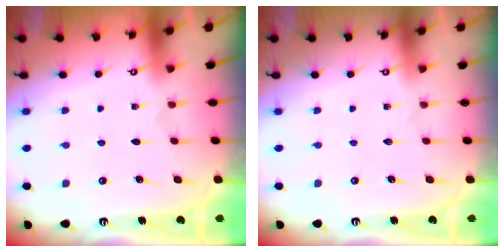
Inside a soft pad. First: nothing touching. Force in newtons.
{"total": 0.0}